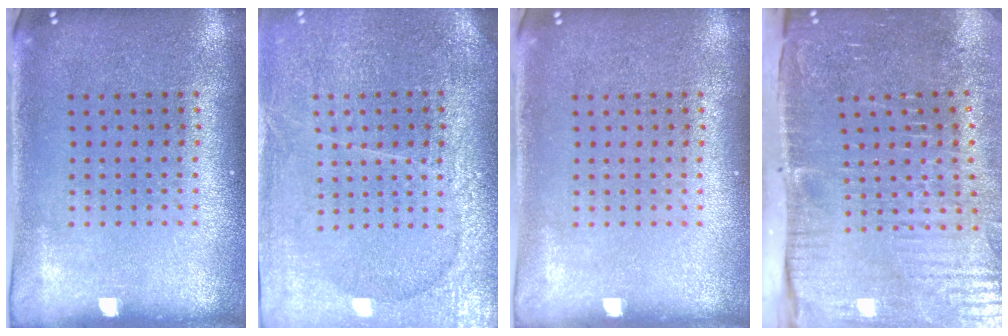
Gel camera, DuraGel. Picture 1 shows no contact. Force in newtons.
{"total": 3.6, "press": 3.3, "slide": 1.4}
{"total": 0.0}
{"total": 5.1, "press": 4.3, "slide": 2.8}